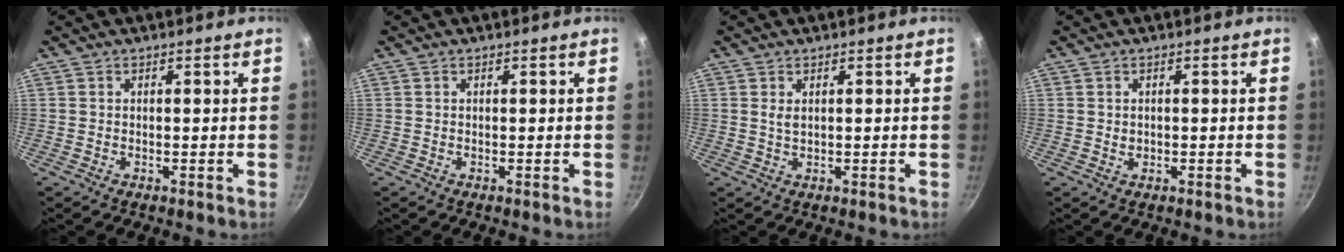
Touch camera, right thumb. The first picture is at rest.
{"total": 0.0}
{"total": 1.4, "force": [0.4, 0.5, 1.2], "torque": [-0.023, -0.001, 0.010]}
{"total": 0.8, "force": [-0.1, 0.6, 0.5], "torque": [-0.007, 0.000, 0.002]}